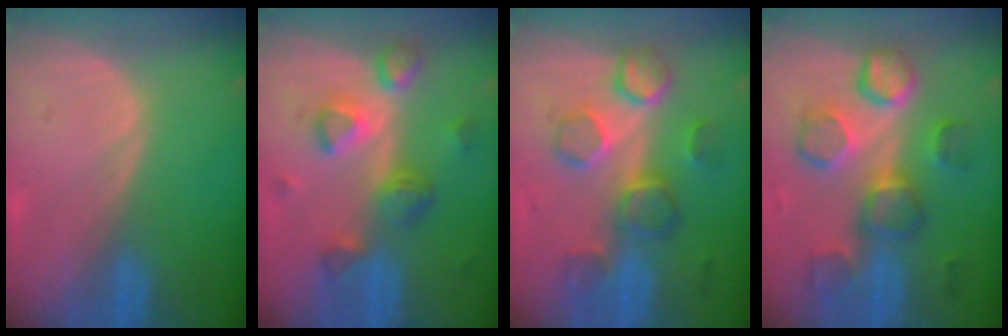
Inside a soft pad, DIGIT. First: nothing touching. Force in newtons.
{"total": 7.9, "press": 7.0, "slide": 3.6}
{"total": 8.6, "press": 8.2, "slide": 2.6}
{"total": 9.2, "press": 9.1, "slide": 0.4}